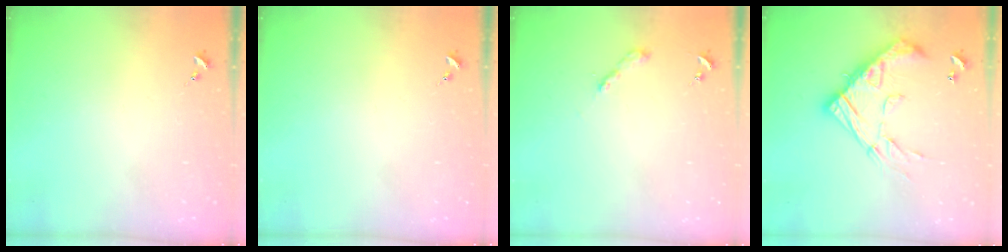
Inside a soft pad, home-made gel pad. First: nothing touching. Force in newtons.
{"total": 0.0}
{"total": 2.0, "press": 2.0, "slide": 0.2}
{"total": 20.3, "press": 20.3, "slide": 1.7}